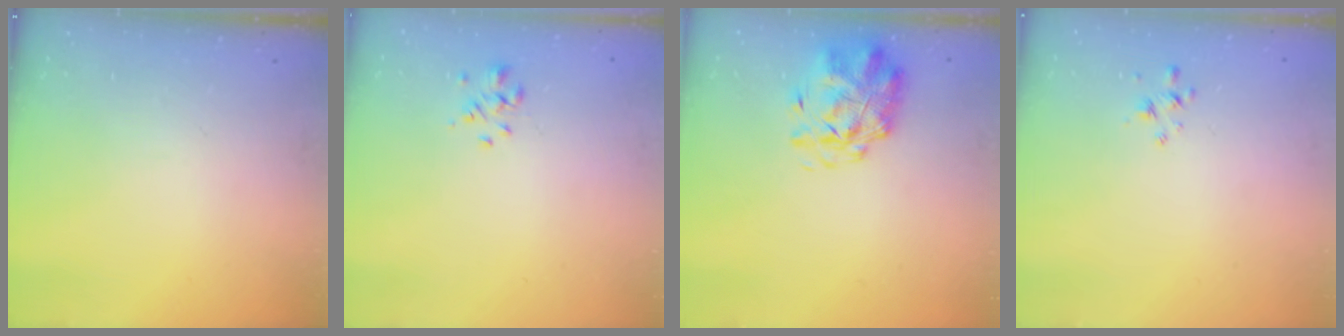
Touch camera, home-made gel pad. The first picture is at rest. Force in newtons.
{"total": 1.3, "press": 1.1, "slide": 0.6}
{"total": 1.9, "press": 1.7, "slide": 0.9}
{"total": 2.7, "press": 2.5, "slide": 0.9}